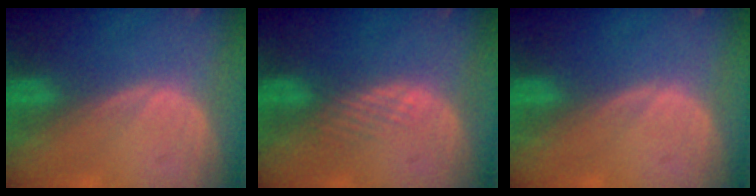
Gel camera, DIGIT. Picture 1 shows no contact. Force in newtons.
{"total": 1.8, "press": 1.8, "slide": 0.2}
{"total": 0.0}